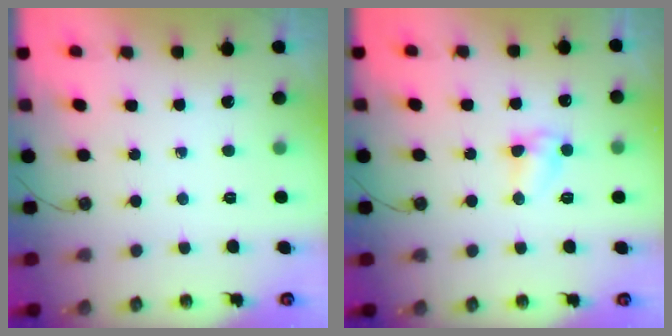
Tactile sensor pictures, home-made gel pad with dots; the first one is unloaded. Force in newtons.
{"total": 6.1, "press": 6.1, "slide": 0.6}